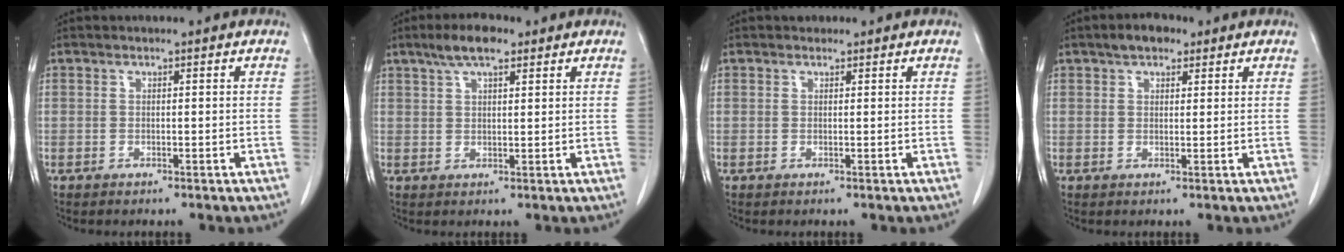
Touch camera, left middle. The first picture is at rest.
{"total": 5.5, "force": [3.7, 1.5, 3.8], "torque": [-0.077, 0.014, 0.065]}
{"total": 0.7, "force": [0.6, 0.4, 0.0], "torque": [-0.006, 0.002, 0.009]}
{"total": 3.8, "force": [2.5, 1.8, 2.2], "torque": [-0.038, 0.012, 0.040]}